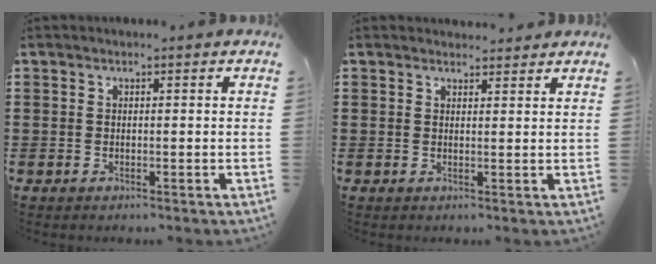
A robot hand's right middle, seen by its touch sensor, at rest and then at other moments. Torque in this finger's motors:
{"motor_torque": [-0.19, -0.16, -0.08, -0.02]}